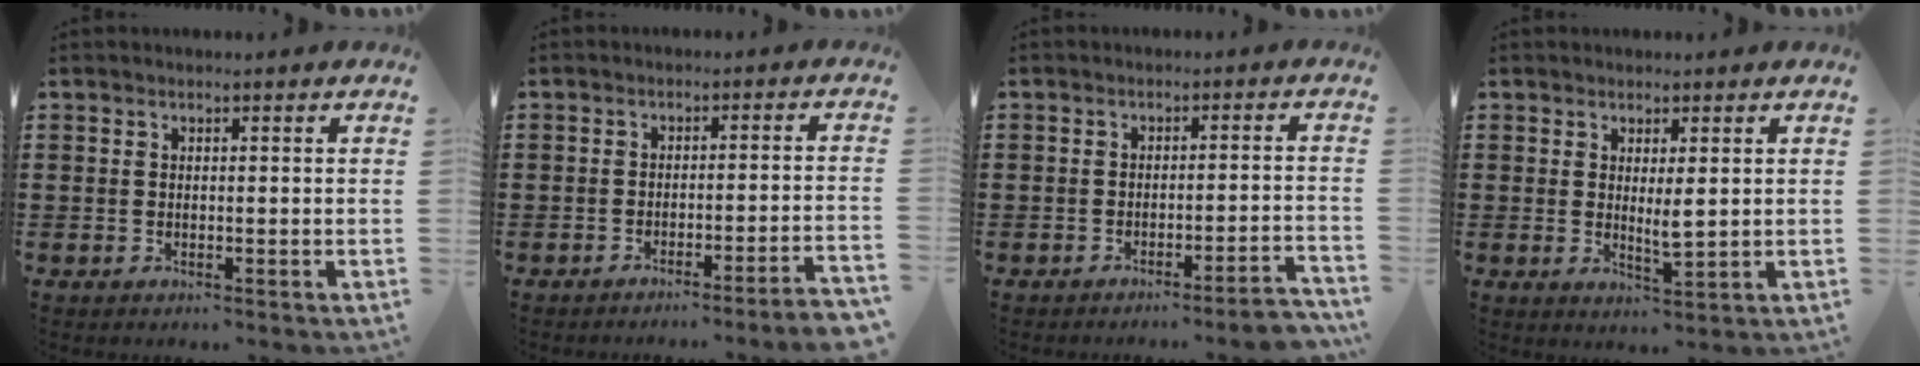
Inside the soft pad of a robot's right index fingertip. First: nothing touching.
{"total": 3.1, "force": [-2.7, -0.7, 1.4], "torque": [-0.023, -0.008, -0.056]}
{"total": 3.2, "force": [-2.8, -0.4, 1.4], "torque": [-0.024, -0.008, -0.057]}
{"total": 3.3, "force": [0.7, 0.8, 3.1], "torque": [-0.050, -0.004, 0.011]}